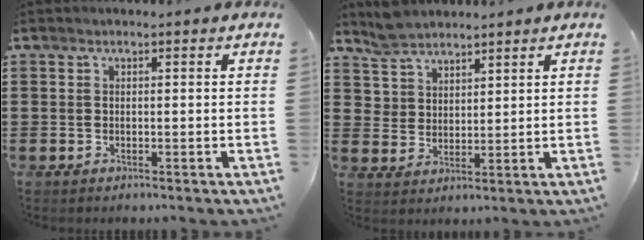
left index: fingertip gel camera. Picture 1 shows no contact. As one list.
[{"total": 5.0, "force": [4.4, 2.3, 0.2], "torque": [-0.024, -0.002, 0.086]}]